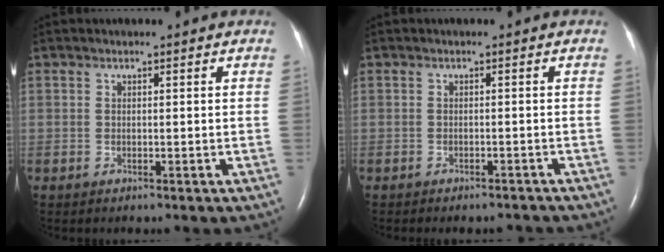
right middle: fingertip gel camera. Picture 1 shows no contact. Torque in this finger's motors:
{"motor_torque": [0.28, -0.29, 0.03, 0.03]}